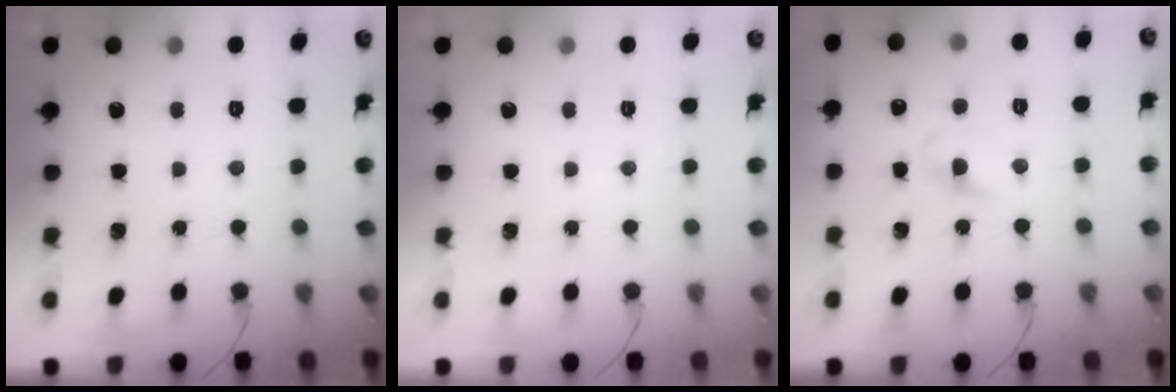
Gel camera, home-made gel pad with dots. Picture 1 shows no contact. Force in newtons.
{"total": 0.0}
{"total": 4.4, "press": 4.2, "slide": 1.5}